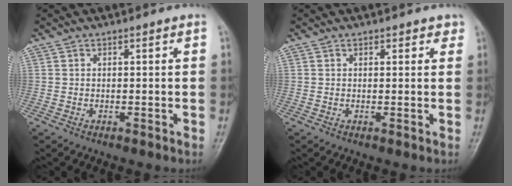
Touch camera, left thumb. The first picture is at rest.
{"total": 1.6, "force": [1.1, 1.0, 0.6], "torque": [0.010, -0.004, 0.008]}